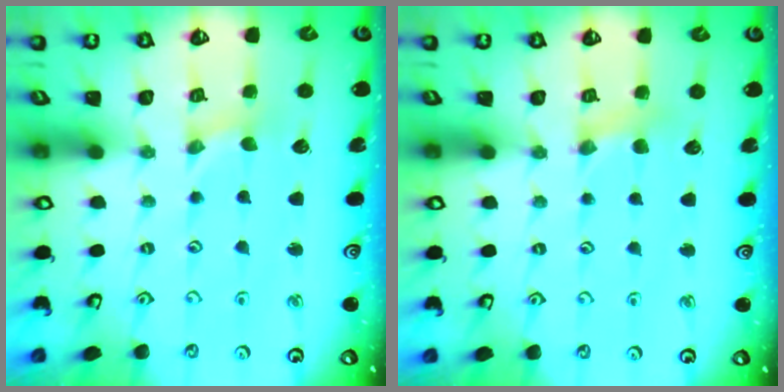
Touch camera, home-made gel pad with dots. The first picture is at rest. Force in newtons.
{"total": 3.8, "press": 3.8, "slide": 0.6}